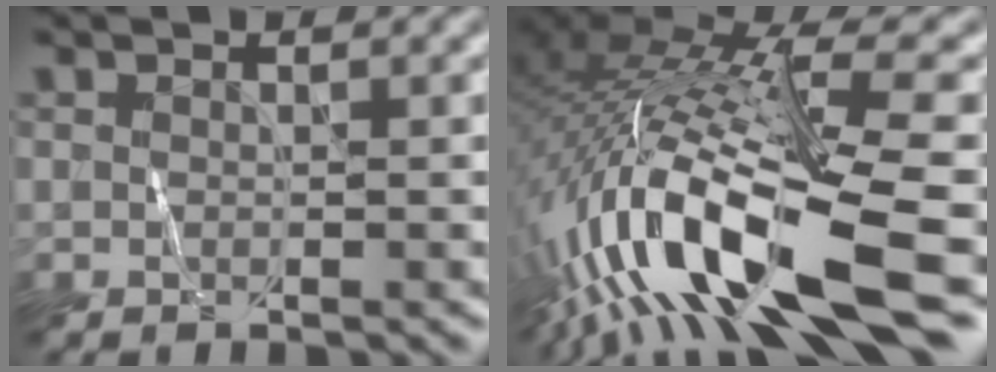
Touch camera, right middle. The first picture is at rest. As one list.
[{"total": 15.7, "force": [-5.5, 3.6, 14.3], "torque": [-0.299, 0.009, -0.094]}]